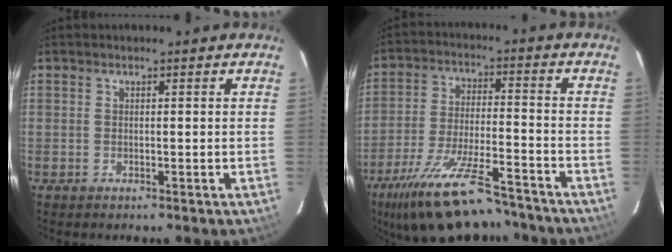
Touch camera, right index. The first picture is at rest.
{"total": 19.1, "force": [-15.5, 4.8, 10.1], "torque": [-0.204, -0.030, -0.248]}